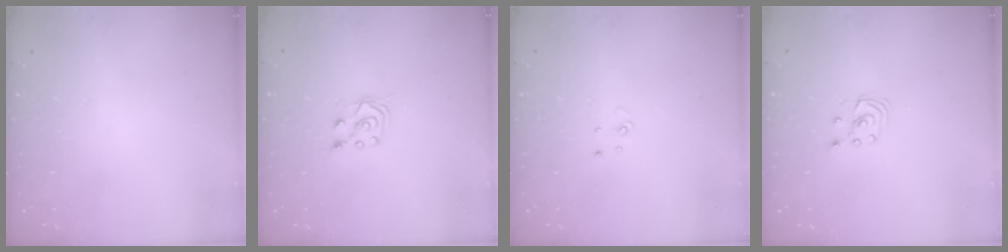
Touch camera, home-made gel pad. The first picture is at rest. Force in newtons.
{"total": 5.5, "press": 5.5, "slide": 0.4}
{"total": 2.7, "press": 2.7, "slide": 0.3}
{"total": 1.9, "press": 1.9, "slide": 0.2}